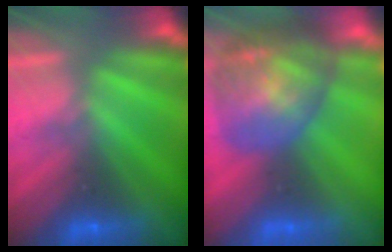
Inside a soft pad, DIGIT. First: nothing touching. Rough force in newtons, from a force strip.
{"total": 7.2}